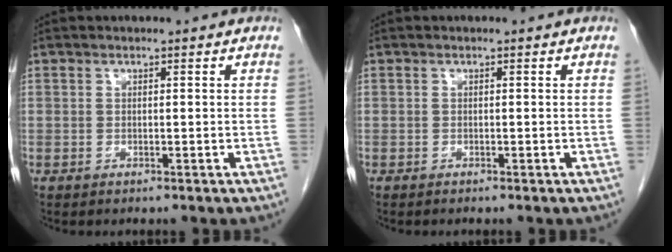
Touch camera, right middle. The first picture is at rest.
{"total": 0.0}